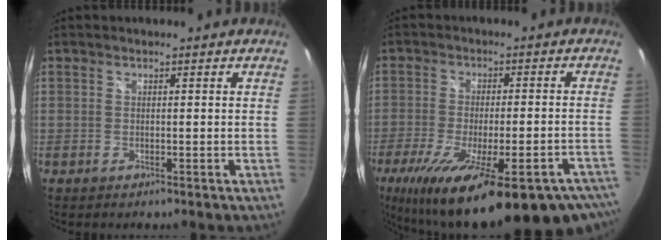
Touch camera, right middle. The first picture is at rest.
{"total": 29.8, "force": [-21.7, 8.1, 18.8], "torque": [-0.335, -0.069, -0.300]}